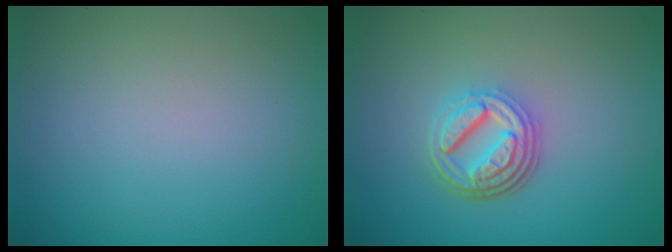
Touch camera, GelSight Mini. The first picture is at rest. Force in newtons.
{"total": 4.7, "press": 3.5, "slide": 3.1}